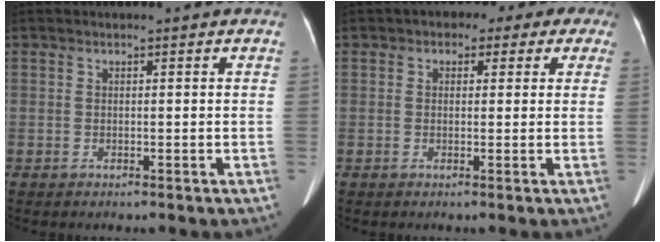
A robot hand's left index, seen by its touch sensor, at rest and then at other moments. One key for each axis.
{"total": 7.4, "fx": 4.0, "fy": 4.7, "fz": 4.1, "tx": -0.029, "ty": 0.015, "tz": 0.034}